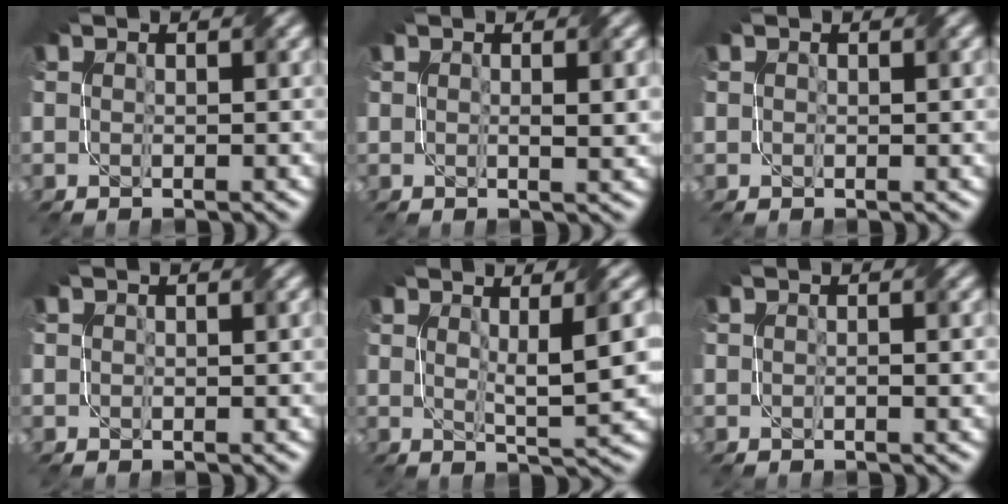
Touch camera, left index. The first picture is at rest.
{"total": 1.8, "force": [0.4, 0.4, 1.7], "torque": [-0.026, 0.000, 0.010]}
{"total": 1.0, "force": [0.5, 0.7, 0.6], "torque": [-0.007, 0.000, 0.010]}
{"total": 0.8, "force": [0.3, 0.5, 0.5], "torque": [-0.007, 0.000, 0.007]}
{"total": 5.0, "force": [1.3, 0.9, 4.7], "torque": [-0.067, -0.003, 0.025]}
{"total": 0.9, "force": [0.0, 0.3, 0.9], "torque": [-0.016, 0.000, 0.000]}